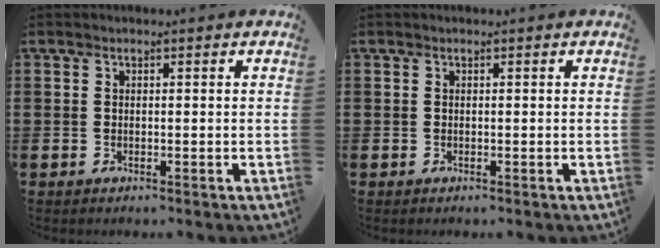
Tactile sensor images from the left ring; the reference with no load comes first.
{"total": 0.0}